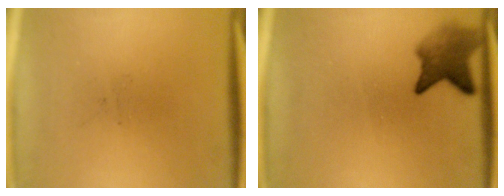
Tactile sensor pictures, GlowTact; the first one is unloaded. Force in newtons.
{"total": 5.0}